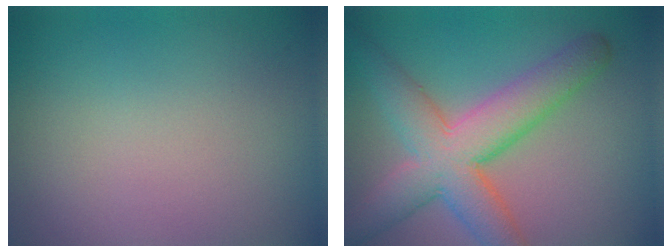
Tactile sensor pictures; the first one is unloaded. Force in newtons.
{"total": 7.7, "press": 7.7, "slide": 0.3}